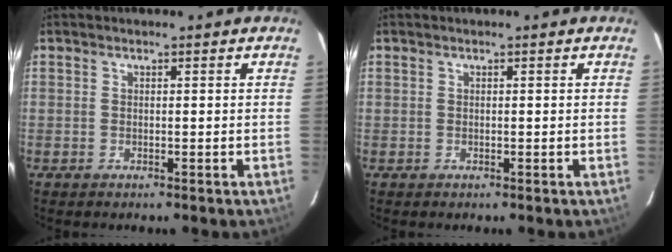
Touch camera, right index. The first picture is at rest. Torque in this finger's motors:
{"motor_torque": [-0.07, 0.01, 0.00, 0.00]}